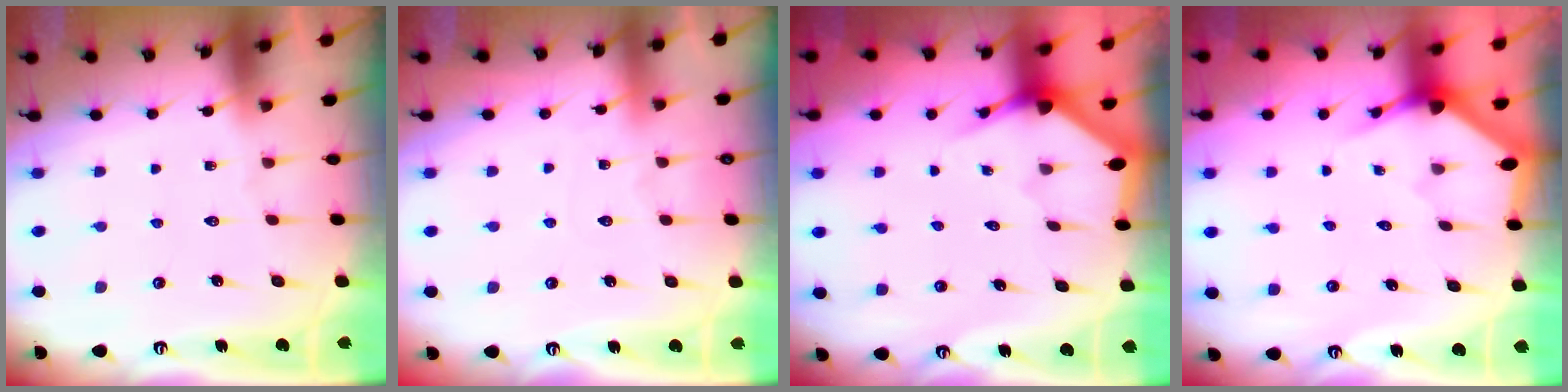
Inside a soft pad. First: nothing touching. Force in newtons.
{"total": 4.2, "press": 4.1, "slide": 0.5}
{"total": 3.0, "press": 3.0, "slide": 0.2}
{"total": 2.9, "press": 2.9, "slide": 0.2}